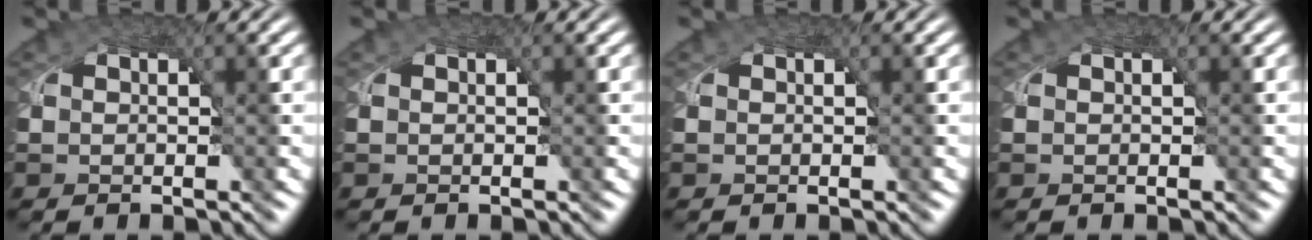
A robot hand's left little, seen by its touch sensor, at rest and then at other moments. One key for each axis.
{"total": 0.0}
{"total": 0.0}
{"total": 0.0}